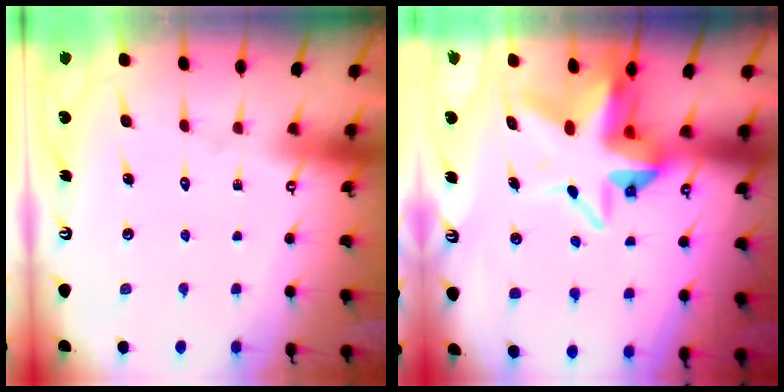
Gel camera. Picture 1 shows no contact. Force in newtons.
{"total": 10.1, "press": 9.9, "slide": 1.8}